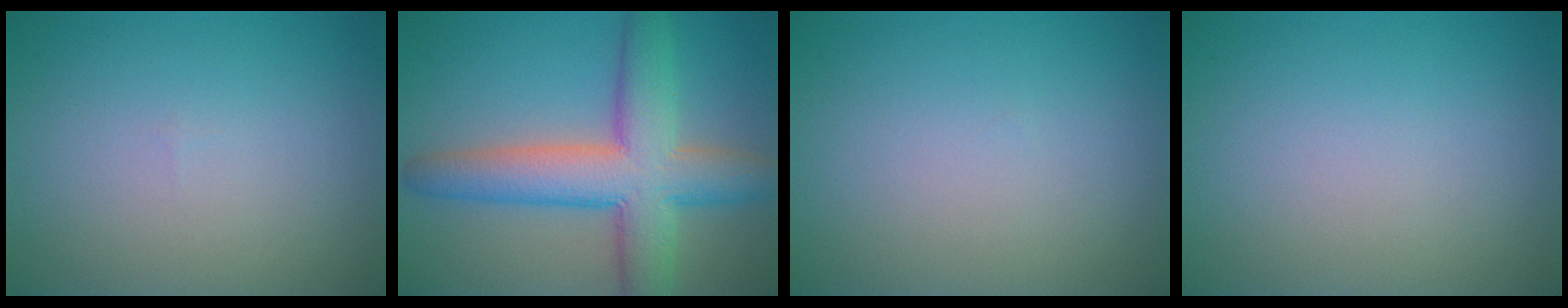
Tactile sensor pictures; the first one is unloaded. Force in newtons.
{"total": 8.8, "press": 8.8, "slide": 0.3}
{"total": 0.0}
{"total": 0.0}